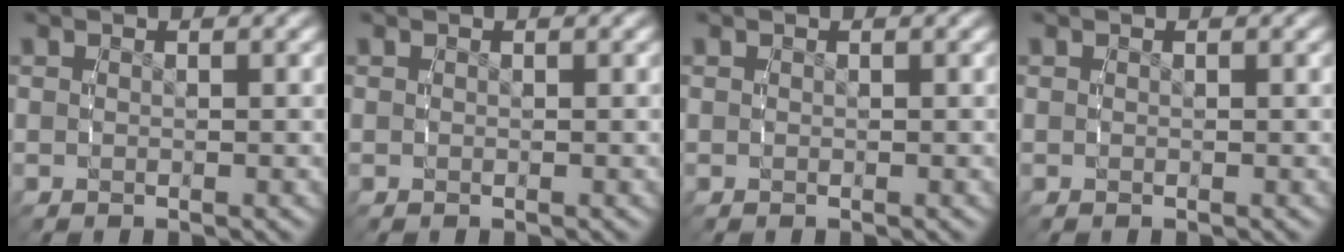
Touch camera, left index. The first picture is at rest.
{"total": 0.0}
{"total": 0.0}
{"total": 0.0}